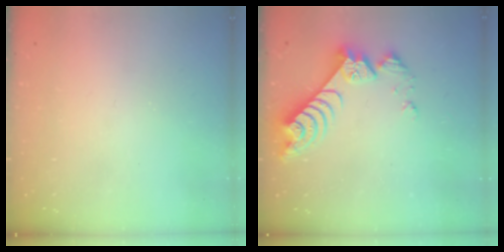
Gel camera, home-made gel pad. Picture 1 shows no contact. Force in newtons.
{"total": 8.3, "press": 8.3, "slide": 0.7}